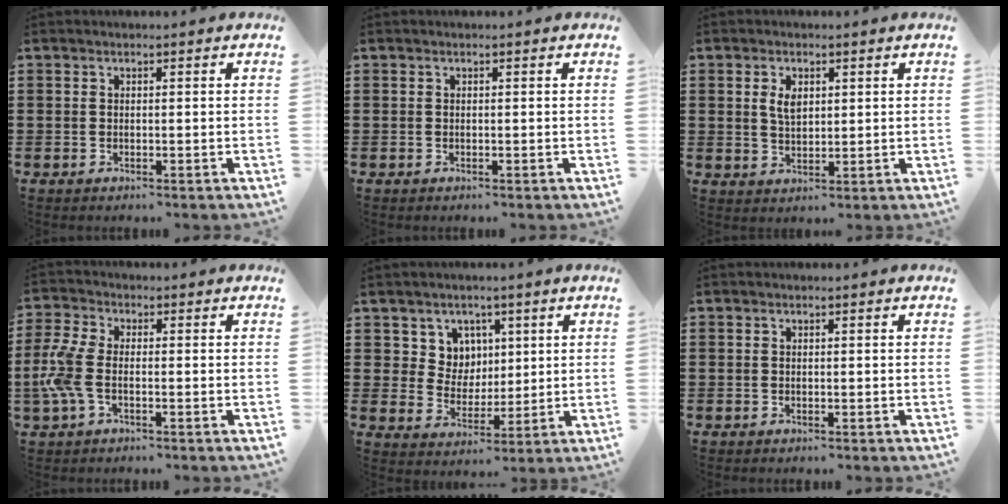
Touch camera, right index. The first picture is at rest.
{"total": 0.0}
{"total": 3.2, "force": [1.0, 1.8, 2.4], "torque": [-0.053, 0.007, 0.017]}
{"total": 5.8, "force": [-1.4, 2.7, 4.9], "torque": [-0.127, -0.008, -0.033]}
{"total": 6.1, "force": [3.0, 5.2, 0.8], "torque": [-0.048, 0.007, 0.056]}
{"total": 0.0}